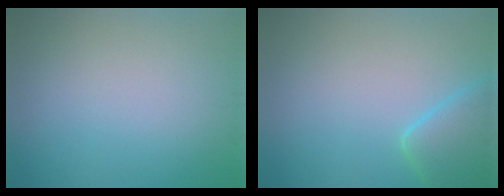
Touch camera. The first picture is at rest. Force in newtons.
{"total": 4.6, "press": 4.6, "slide": 0.3}